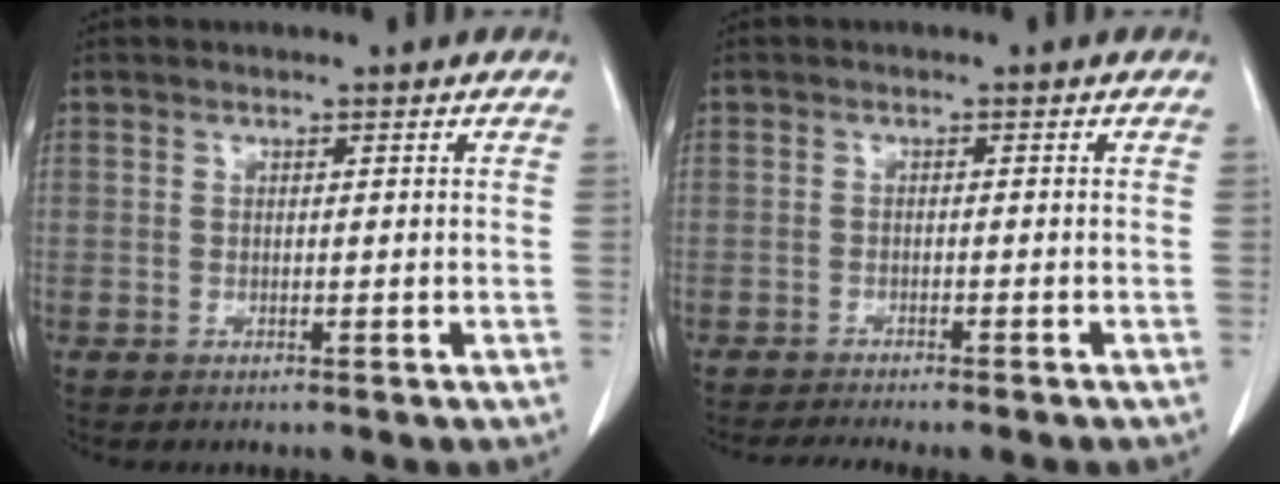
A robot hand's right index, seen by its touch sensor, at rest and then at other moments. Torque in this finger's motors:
{"motor_torque": [0.78, -0.75, 0.31, 0.07]}